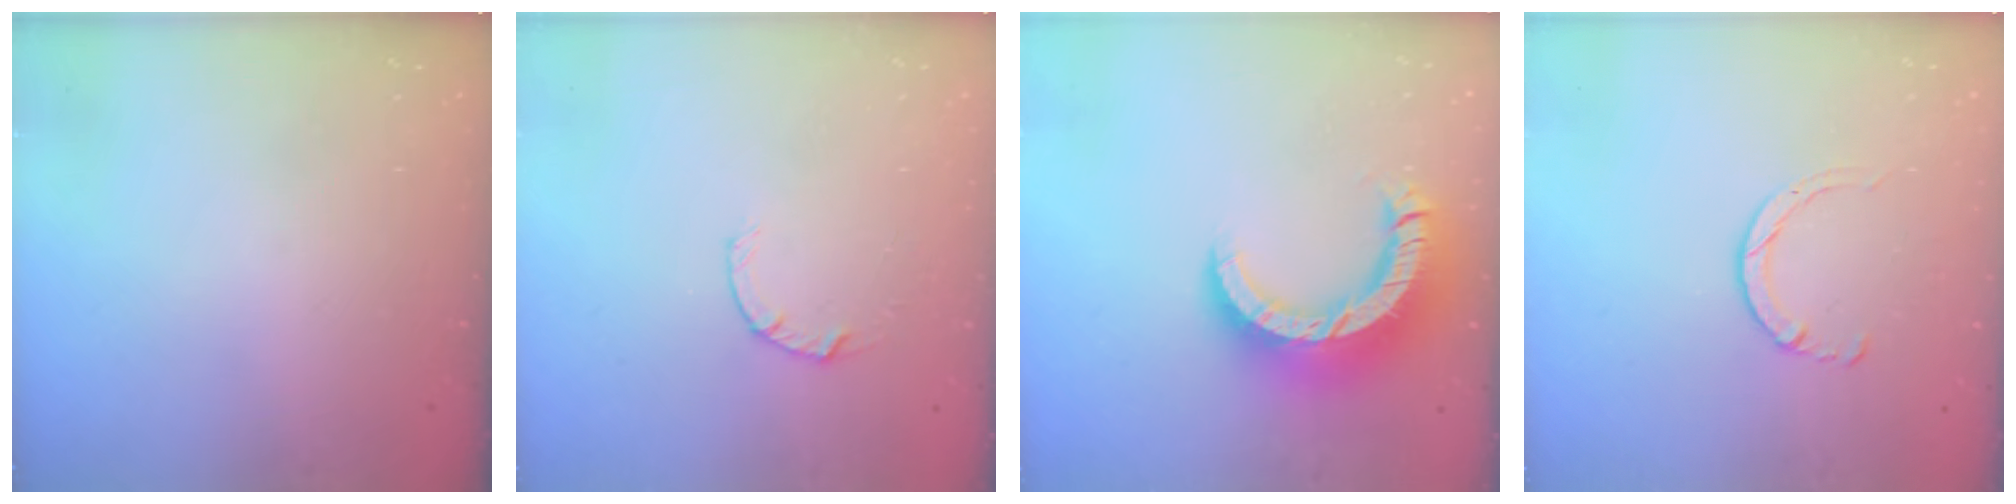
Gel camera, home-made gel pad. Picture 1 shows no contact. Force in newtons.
{"total": 4.5, "press": 4.4, "slide": 0.5}
{"total": 14.4, "press": 14.3, "slide": 1.7}
{"total": 2.9, "press": 2.8, "slide": 0.4}